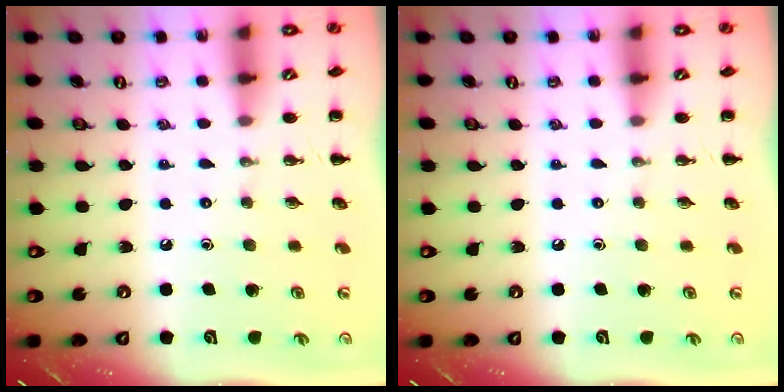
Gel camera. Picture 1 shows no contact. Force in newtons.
{"total": 0.0}